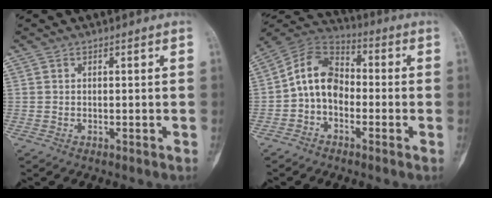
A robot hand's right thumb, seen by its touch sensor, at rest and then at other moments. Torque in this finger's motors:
{"motor_torque": [1.49, 1.38, 0.67, -0.70, 0.08]}